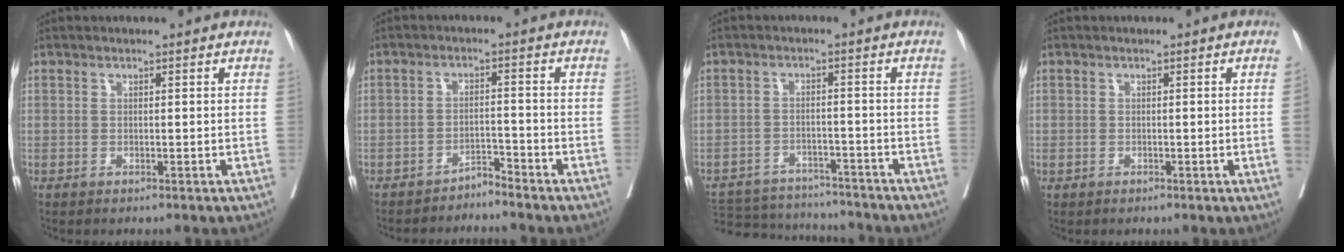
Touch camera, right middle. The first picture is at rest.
{"total": 3.7, "force": [-3.6, -0.1, 0.6], "torque": [0.006, -0.007, -0.063]}
{"total": 13.2, "force": [-12.2, 4.2, 2.8], "torque": [-0.049, 0.007, -0.170]}
{"total": 0.7, "force": [-0.2, 0.0, 0.7], "torque": [-0.009, 0.002, -0.003]}